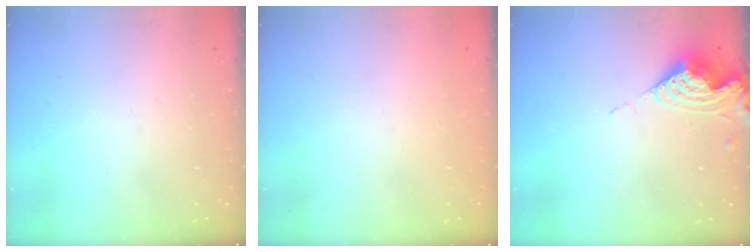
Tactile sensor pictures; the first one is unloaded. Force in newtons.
{"total": 1.1, "press": 1.0, "slide": 0.1}
{"total": 9.8, "press": 9.8, "slide": 0.8}